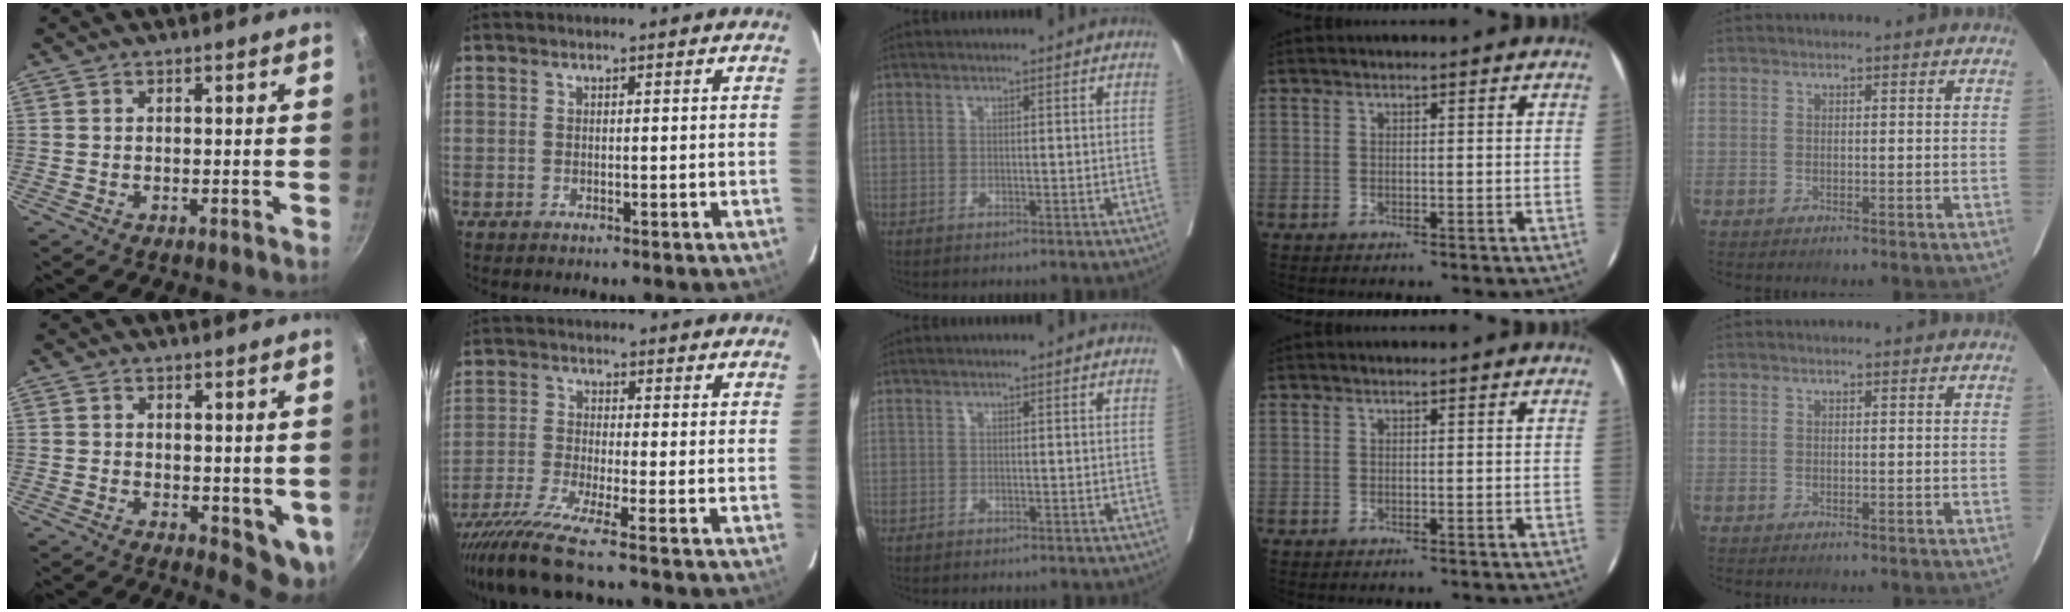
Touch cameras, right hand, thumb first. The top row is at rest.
{"thumb": {"total": 6.1, "force": [0.2, 2.6, 5.5], "torque": [-0.052, -0.017, 0.009]}, "index": {"total": 9.2, "force": [-7.3, -1.7, 5.2], "torque": [-0.088, -0.031, -0.128]}}